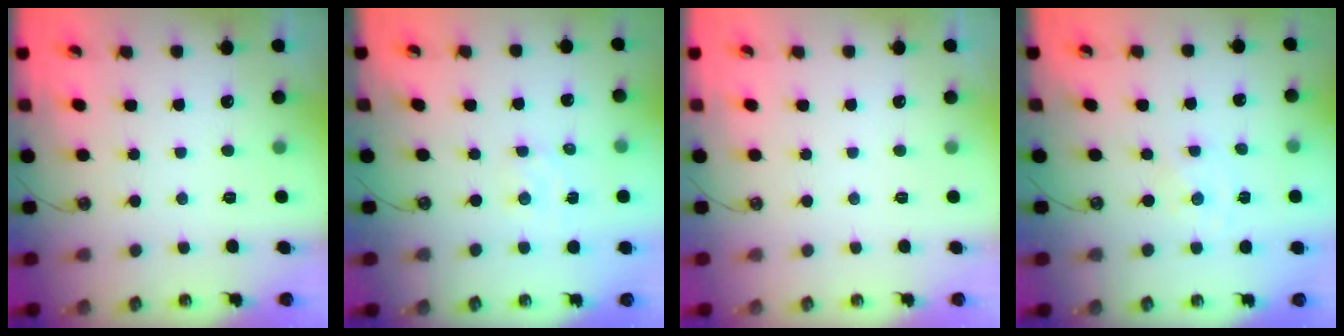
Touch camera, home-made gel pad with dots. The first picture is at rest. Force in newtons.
{"total": 2.6, "press": 2.6, "slide": 0.4}
{"total": 0.0}
{"total": 0.0}